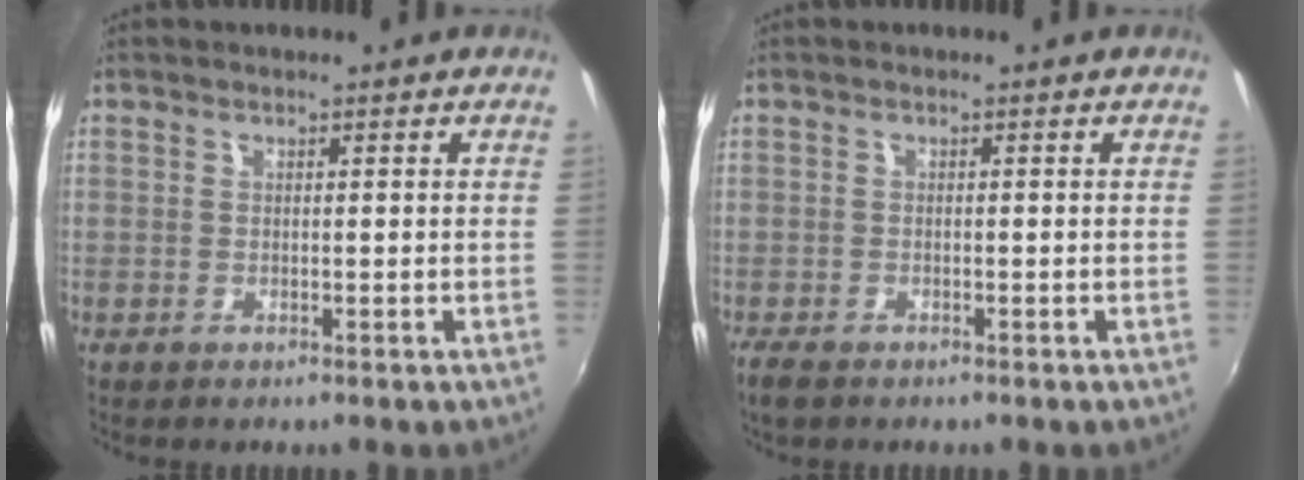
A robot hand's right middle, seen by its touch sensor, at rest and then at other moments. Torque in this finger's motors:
{"motor_torque": [0.73, -0.63, 0.01, 0.01]}